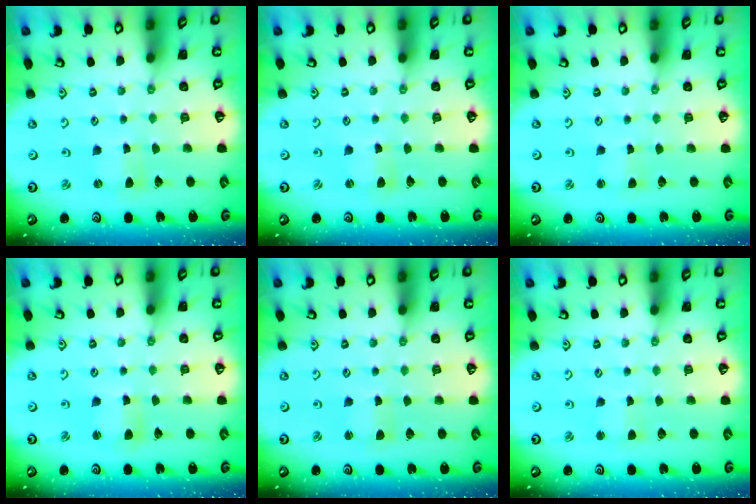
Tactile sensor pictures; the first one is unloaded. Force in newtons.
{"total": 1.3, "press": 1.2, "slide": 0.2}
{"total": 2.0, "press": 2.0, "slide": 0.3}
{"total": 4.0, "press": 4.0, "slide": 0.4}
{"total": 1.8, "press": 1.7, "slide": 0.4}
{"total": 2.3, "press": 2.3, "slide": 0.3}